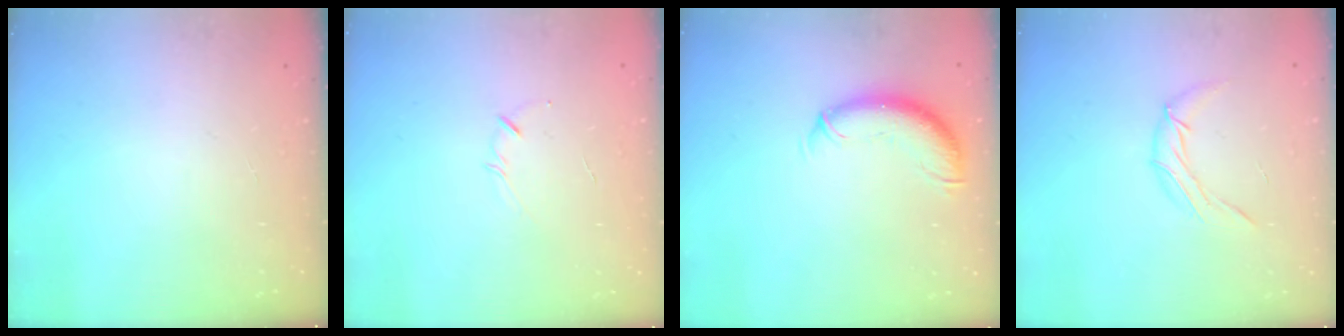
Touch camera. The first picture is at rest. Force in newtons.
{"total": 2.4, "press": 2.3, "slide": 0.5}
{"total": 10.6, "press": 10.4, "slide": 2.1}
{"total": 7.2, "press": 7.2, "slide": 0.7}